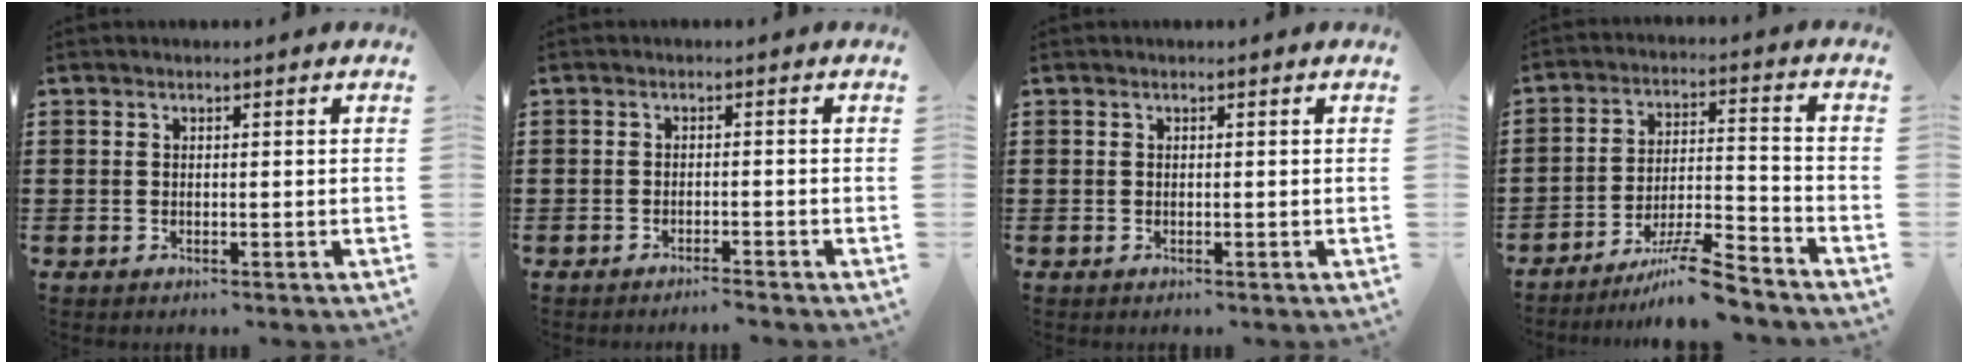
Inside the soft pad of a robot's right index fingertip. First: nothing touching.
{"total": 1.4, "force": [-1.3, -0.2, 0.4], "torque": [-0.008, 0.002, -0.026]}
{"total": 0.0}
{"total": 9.0, "force": [-7.5, 0.7, 4.9], "torque": [-0.077, 0.016, -0.140]}